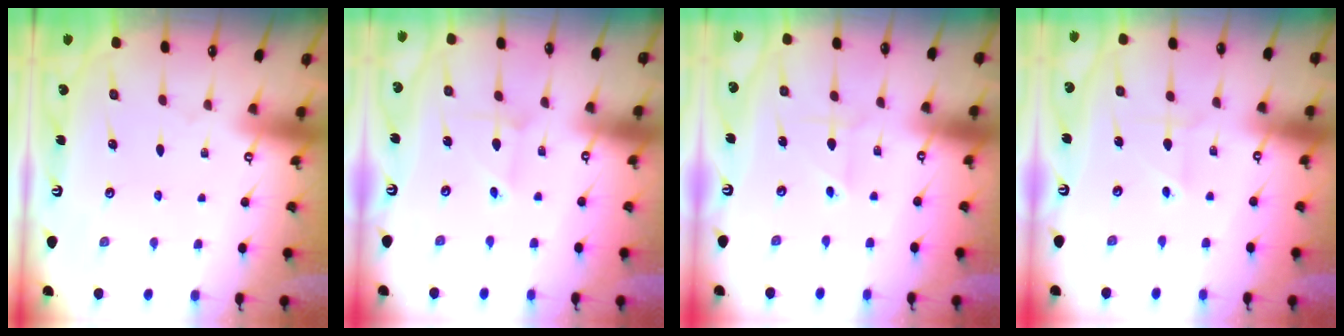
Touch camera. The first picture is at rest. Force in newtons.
{"total": 2.2, "press": 2.2, "slide": 0.1}
{"total": 2.2, "press": 2.2, "slide": 0.2}
{"total": 2.9, "press": 2.9, "slide": 0.3}